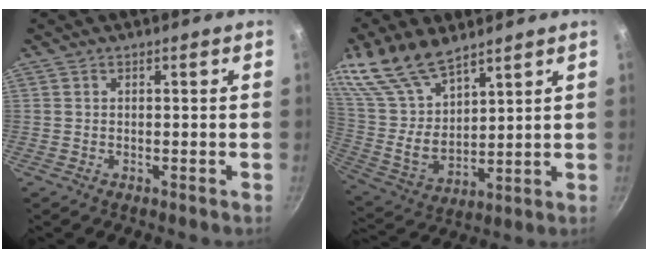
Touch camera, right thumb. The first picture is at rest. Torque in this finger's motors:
{"motor_torque": [-0.80, 2.38, 0.49, 0.04, 0.44]}